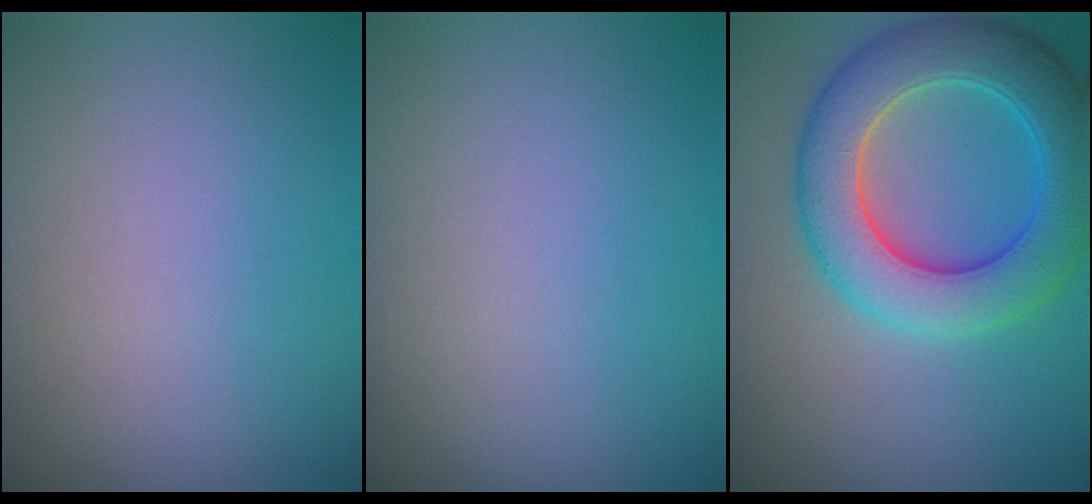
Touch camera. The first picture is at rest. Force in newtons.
{"total": 0.0}
{"total": 7.9, "press": 7.9, "slide": 0.3}